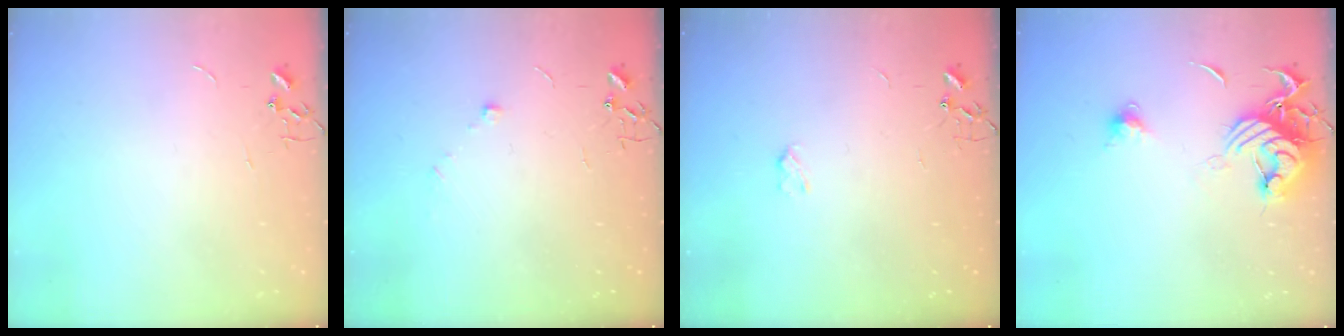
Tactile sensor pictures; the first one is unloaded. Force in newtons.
{"total": 4.2, "press": 4.2, "slide": 0.5}
{"total": 2.6, "press": 2.6, "slide": 0.5}
{"total": 14.7, "press": 14.6, "slide": 1.2}